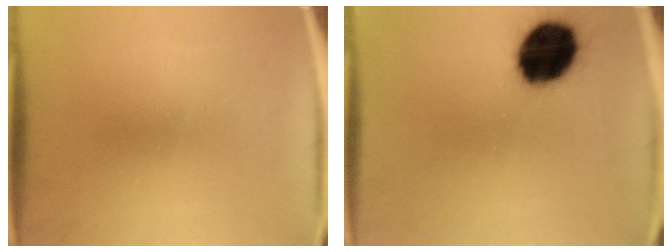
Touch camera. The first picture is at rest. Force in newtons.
{"total": 17.1}